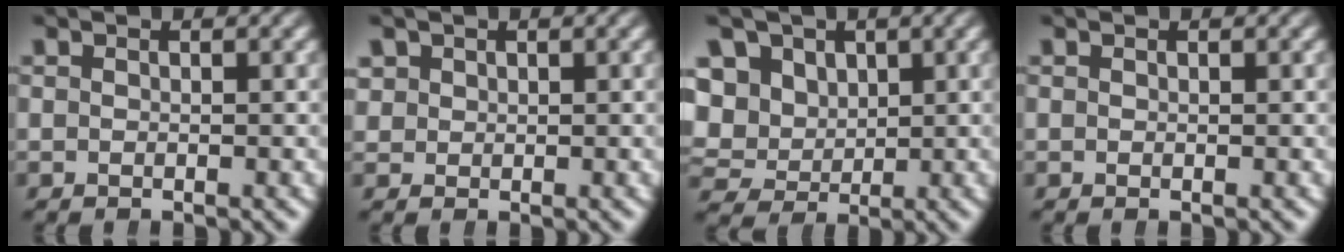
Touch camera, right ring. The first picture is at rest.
{"total": 1.8, "force": [1.0, 1.4, 0.5], "torque": [-0.014, -0.009, 0.029]}
{"total": 10.4, "force": [1.3, 9.3, 4.4], "torque": [-0.115, -0.030, 0.025]}
{"total": 0.0}